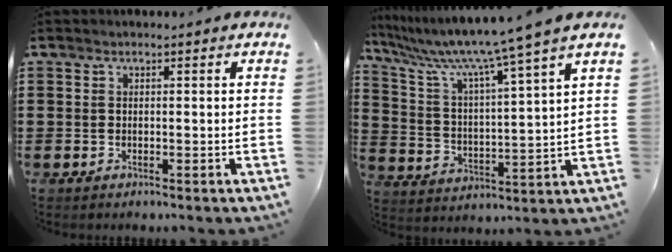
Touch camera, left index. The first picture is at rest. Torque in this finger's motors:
{"motor_torque": [2.14, 0.00, 1.05, 0.21]}